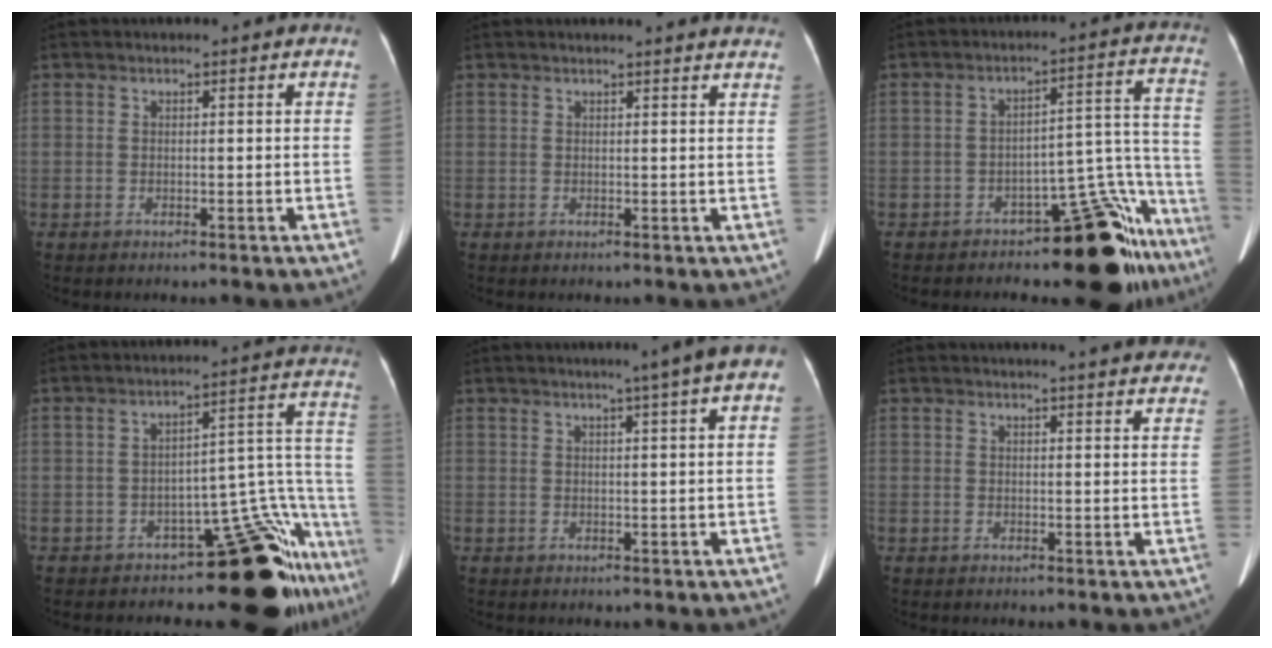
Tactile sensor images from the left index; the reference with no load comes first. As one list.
[{"total": 8.4, "force": [8.0, 0.4, 2.2], "torque": [-0.018, 0.001, 0.066]}, {"total": 14.7, "force": [-11.8, 3.8, 8.0], "torque": [-0.033, 0.061, -0.156]}, {"total": 15.0, "force": [-11.0, 2.7, 9.8], "torque": [-0.042, 0.063, -0.140]}, {"total": 6.9, "force": [3.8, -0.1, 5.7], "torque": [-0.068, 0.018, 0.036]}, {"total": 13.3, "force": [12.2, 1.7, 5.1], "torque": [-0.049, -0.003, 0.125]}]